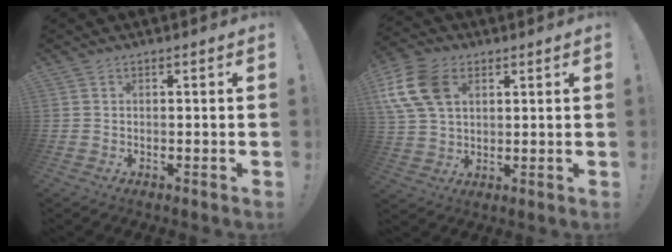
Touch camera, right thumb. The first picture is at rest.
{"total": 14.3, "force": [4.7, 9.9, 9.2], "torque": [-0.198, -0.006, 0.093]}